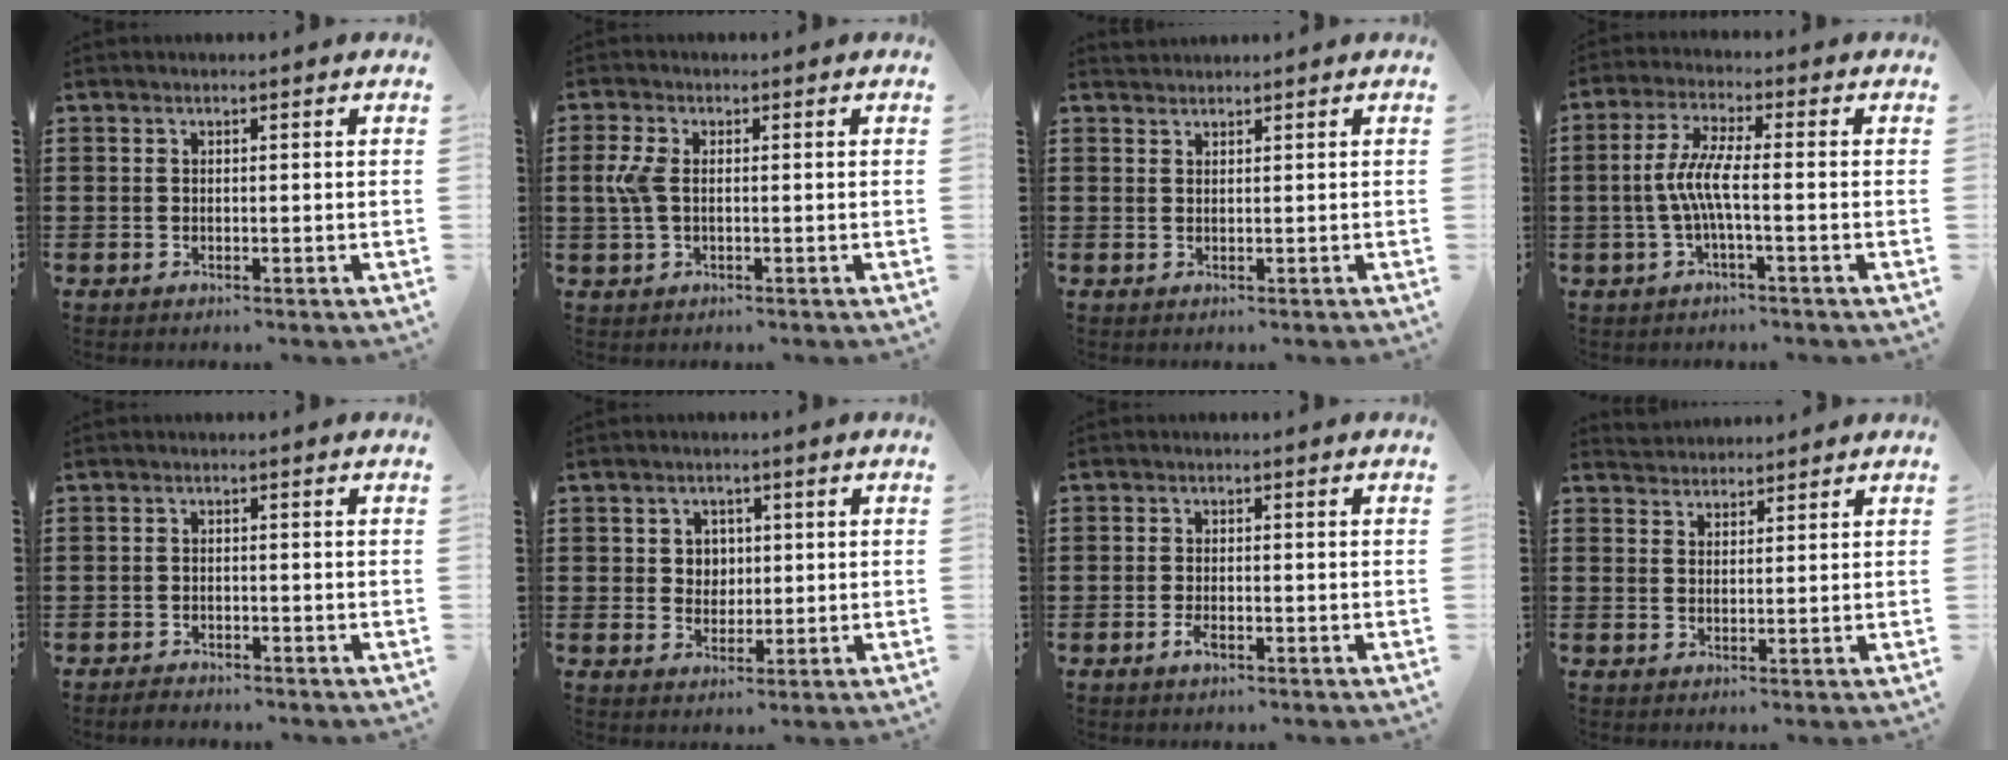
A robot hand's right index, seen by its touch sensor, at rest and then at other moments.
{"total": 4.1, "force": [0.1, 2.1, 3.6], "torque": [-0.110, -0.005, -0.011]}
{"total": 0.9, "force": [0.9, 0.1, -0.3], "torque": [0.006, 0.003, 0.017]}
{"total": 5.8, "force": [-1.2, 0.7, 5.6], "torque": [-0.130, -0.011, -0.033]}
{"total": 1.3, "force": [-1.3, 0.1, 0.0], "torque": [-0.004, 0.002, -0.028]}
{"total": 2.9, "force": [0.8, 2.7, 0.8], "torque": [-0.027, 0.012, 0.011]}
{"total": 2.1, "force": [-1.1, 0.7, 1.7], "torque": [-0.039, -0.006, -0.022]}
{"total": 1.9, "force": [1.8, 0.3, -0.6], "torque": [0.006, 0.004, 0.038]}